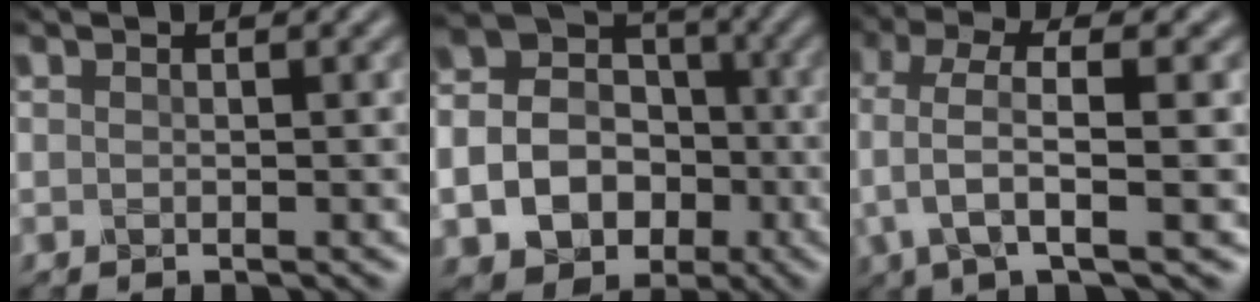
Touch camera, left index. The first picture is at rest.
{"total": 12.8, "force": [-3.8, 11.0, 5.5], "torque": [-0.110, -0.034, -0.070]}
{"total": 5.1, "force": [0.2, 1.4, 4.9], "torque": [-0.102, 0.004, 0.001]}